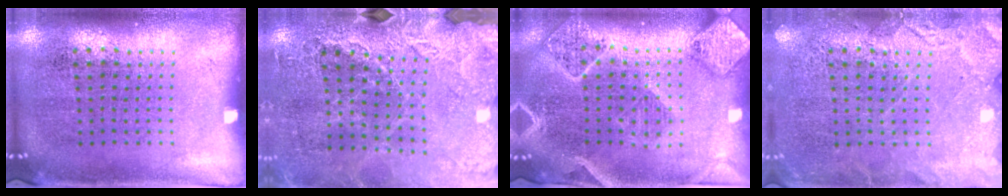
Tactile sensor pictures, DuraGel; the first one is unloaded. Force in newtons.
{"total": 3.0, "press": 3.0, "slide": 0.1}
{"total": 2.4, "press": 2.2, "slide": 0.8}
{"total": 3.5, "press": 3.4, "slide": 0.5}